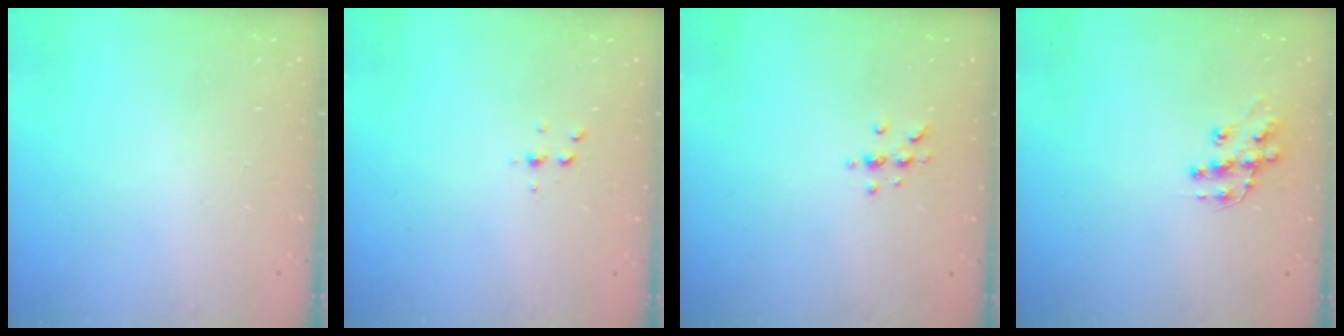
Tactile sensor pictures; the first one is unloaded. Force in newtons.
{"total": 2.6, "press": 2.6, "slide": 0.3}
{"total": 4.8, "press": 4.7, "slide": 0.6}
{"total": 10.8, "press": 10.7, "slide": 0.8}